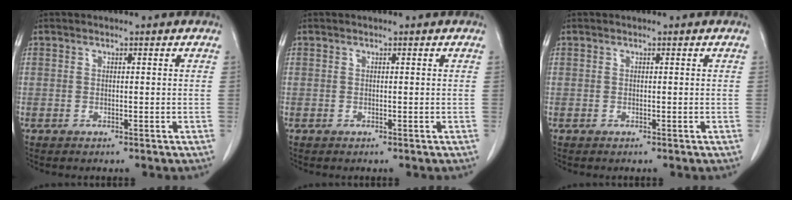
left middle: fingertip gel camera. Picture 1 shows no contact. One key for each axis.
{"total": 0.0}
{"total": 0.0}